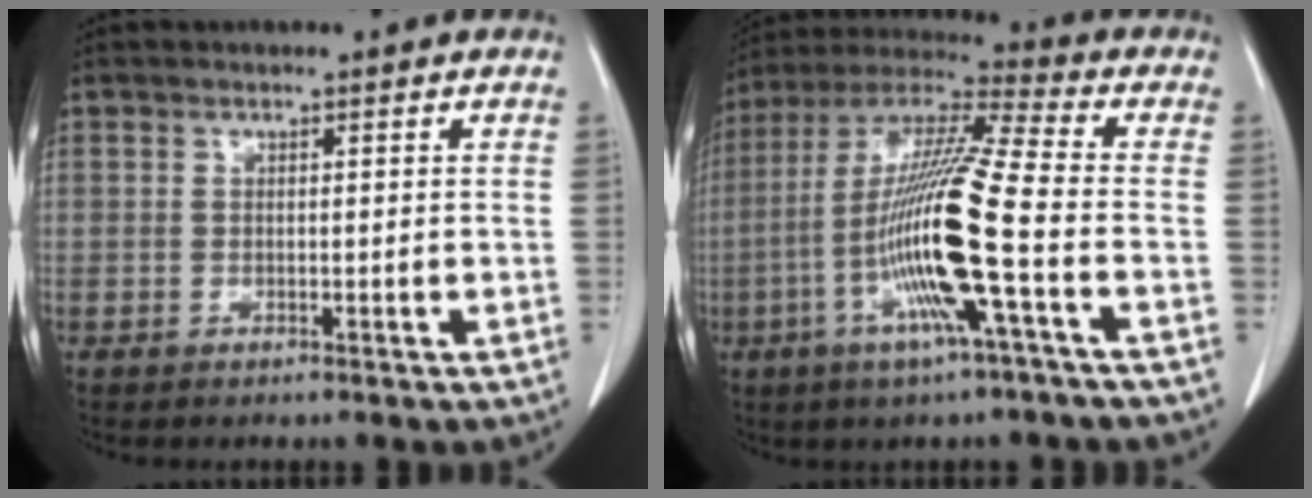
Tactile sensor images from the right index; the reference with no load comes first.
{"total": 17.1, "force": [-4.5, -0.5, 16.5], "torque": [-0.331, -0.007, -0.098]}